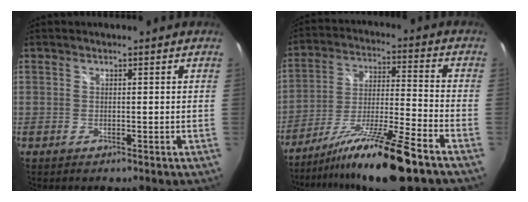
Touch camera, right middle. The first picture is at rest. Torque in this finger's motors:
{"motor_torque": [1.09, -1.05, 0.61, 0.12]}